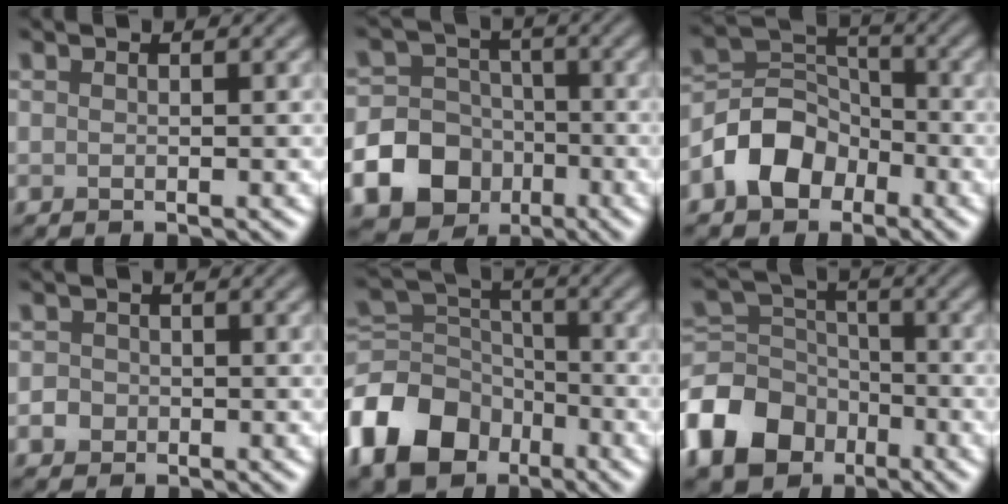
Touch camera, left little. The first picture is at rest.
{"total": 12.5, "force": [-5.1, 10.8, 3.4], "torque": [-0.077, -0.035, -0.105]}
{"total": 5.7, "force": [-3.0, 4.1, 2.6], "torque": [-0.038, 0.007, -0.065]}
{"total": 1.4, "force": [-0.5, 1.2, 0.3], "torque": [0.003, 0.003, -0.012]}
{"total": 10.0, "force": [-5.3, 7.0, 4.8], "torque": [-0.111, -0.004, -0.120]}
{"total": 9.0, "force": [-4.7, 6.6, 3.9], "torque": [-0.091, -0.001, -0.112]}